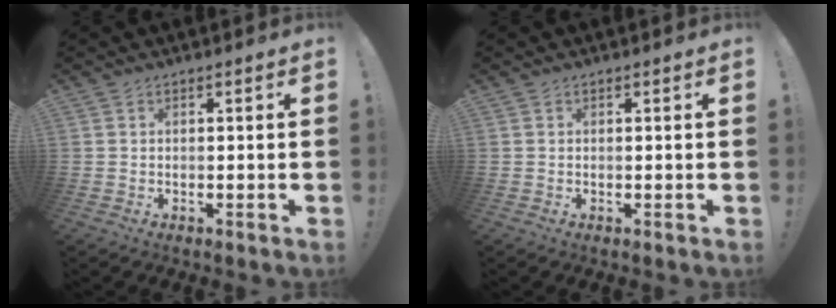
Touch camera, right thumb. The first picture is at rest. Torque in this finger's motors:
{"motor_torque": [-0.04, 0.37, -0.27, 0.20, -0.02]}